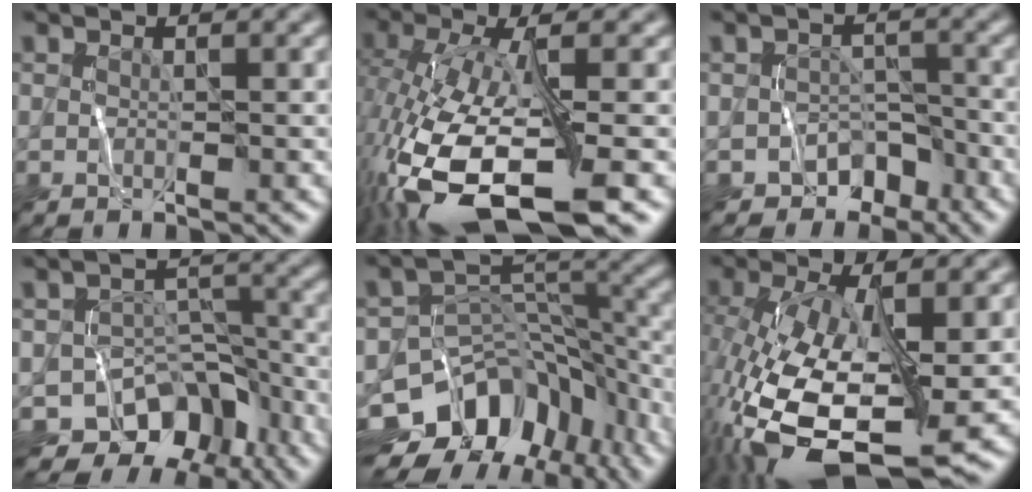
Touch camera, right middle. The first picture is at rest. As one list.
[{"total": 13.3, "force": [-5.5, 4.9, 11.1], "torque": [-0.236, -0.026, -0.091]}, {"total": 4.0, "force": [-3.2, 2.3, 0.5], "torque": [0.015, 0.001, -0.046]}, {"total": 8.2, "force": [-6.2, 5.0, 2.1], "torque": [-0.001, -0.002, -0.085]}, {"total": 12.2, "force": [-6.8, 8.4, 5.8], "torque": [-0.103, -0.007, -0.100]}, {"total": 13.9, "force": [-4.5, 6.2, 11.6], "torque": [-0.243, -0.048, -0.061]}]